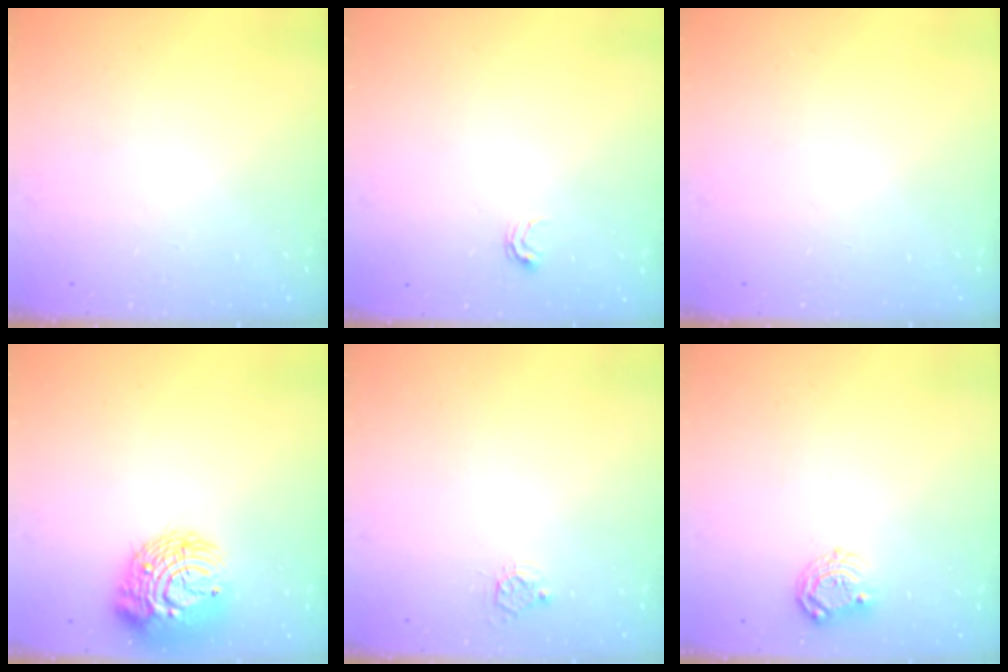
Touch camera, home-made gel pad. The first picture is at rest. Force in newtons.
{"total": 2.9, "press": 2.8, "slide": 0.4}
{"total": 0.0}
{"total": 13.3, "press": 13.2, "slide": 2.0}
{"total": 3.8, "press": 3.8, "slide": 0.2}
{"total": 6.2, "press": 6.1, "slide": 0.7}